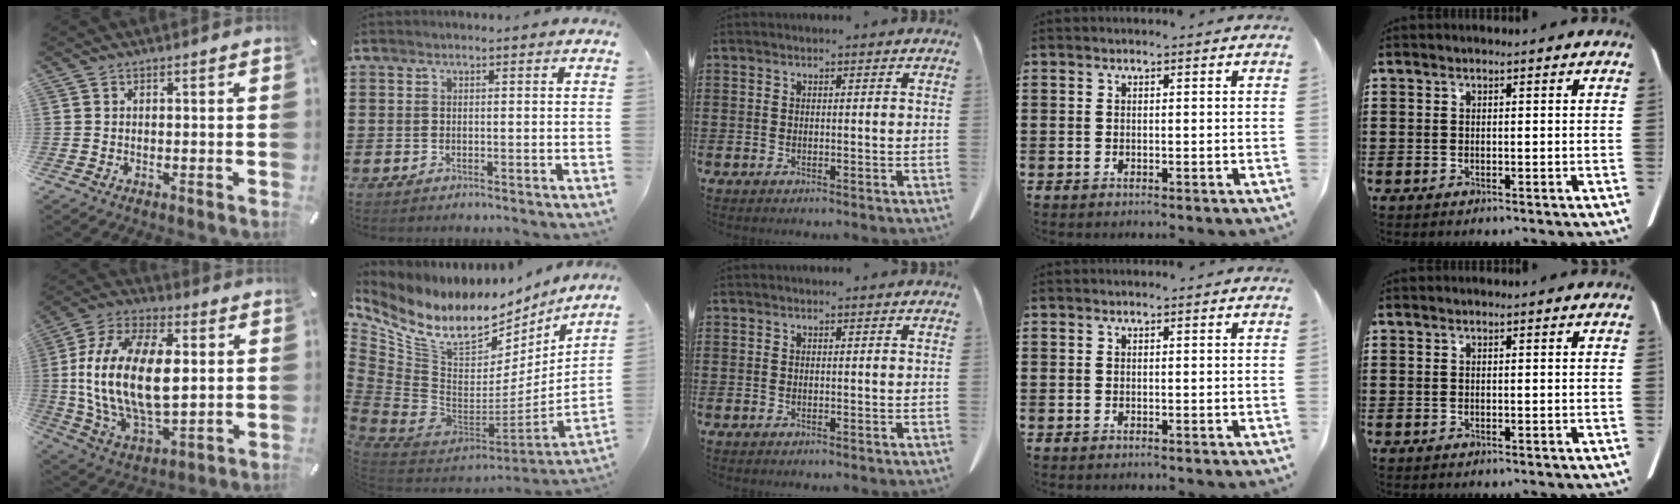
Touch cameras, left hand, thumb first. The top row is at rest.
{"thumb": {"total": 21.6, "force": [1.8, 12.5, 17.5], "torque": [-0.369, 0.003, 0.030]}, "index": {"total": 12.4, "force": [7.7, 7.0, 6.6], "torque": [-0.157, -0.059, 0.140]}}